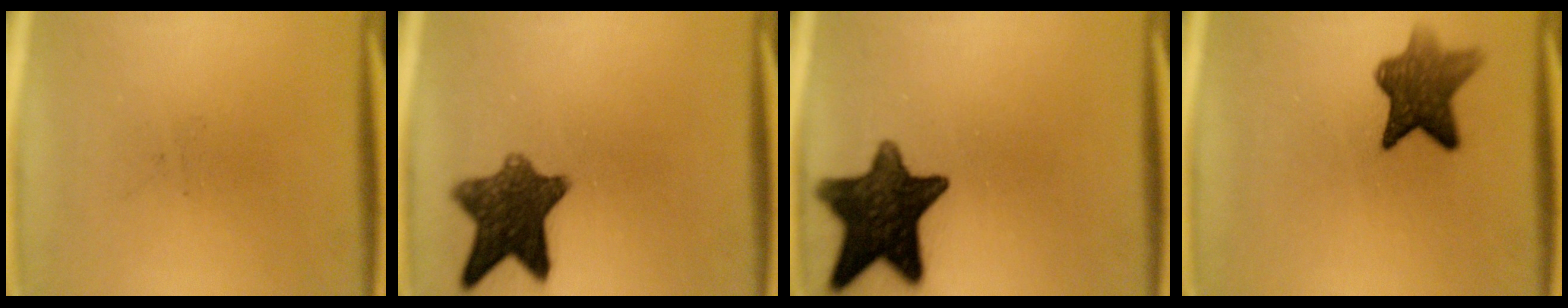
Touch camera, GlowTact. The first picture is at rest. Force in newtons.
{"total": 10.3}
{"total": 14.3}
{"total": 8.3}